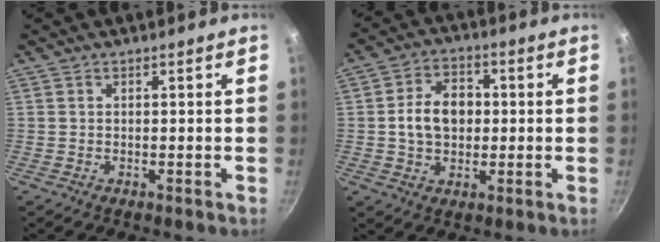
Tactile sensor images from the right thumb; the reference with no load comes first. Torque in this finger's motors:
{"motor_torque": [-0.13, 0.32, 0.55, -0.37, 0.21]}